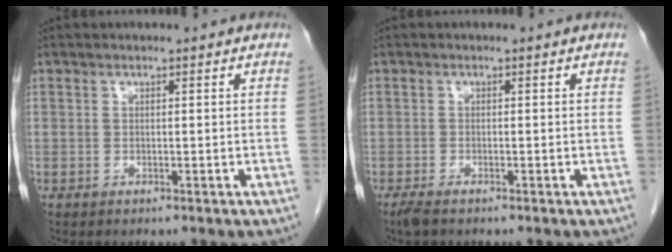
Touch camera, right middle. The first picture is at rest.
{"total": 1.8, "force": [-1.4, 0.4, 1.1], "torque": [-0.027, -0.006, -0.026]}